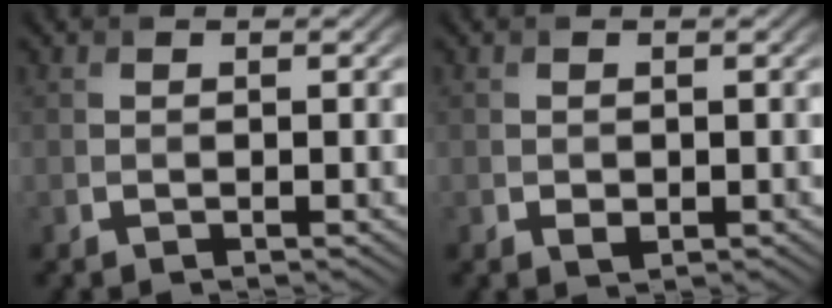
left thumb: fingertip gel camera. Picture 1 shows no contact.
{"total": 1.0, "force": [-0.2, 0.8, 0.6], "torque": [-0.010, -0.006, -0.001]}